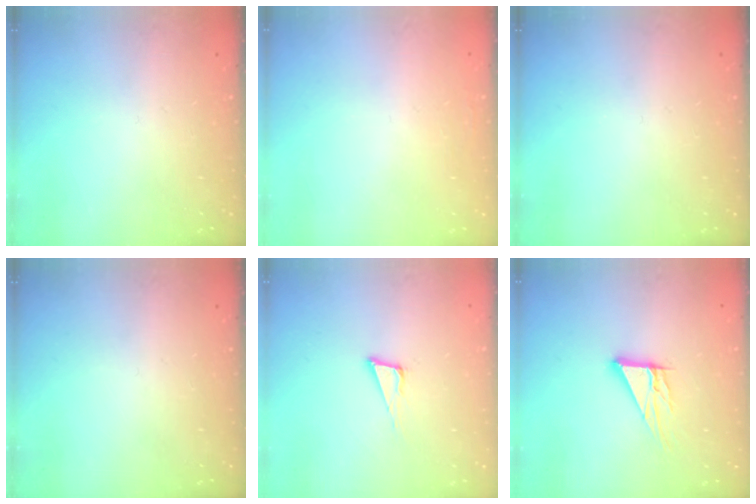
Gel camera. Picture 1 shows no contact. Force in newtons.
{"total": 1.8, "press": 1.7, "slide": 0.4}
{"total": 0.0}
{"total": 0.0}
{"total": 5.5, "press": 4.7, "slide": 2.8}
{"total": 10.3, "press": 10.2, "slide": 1.0}